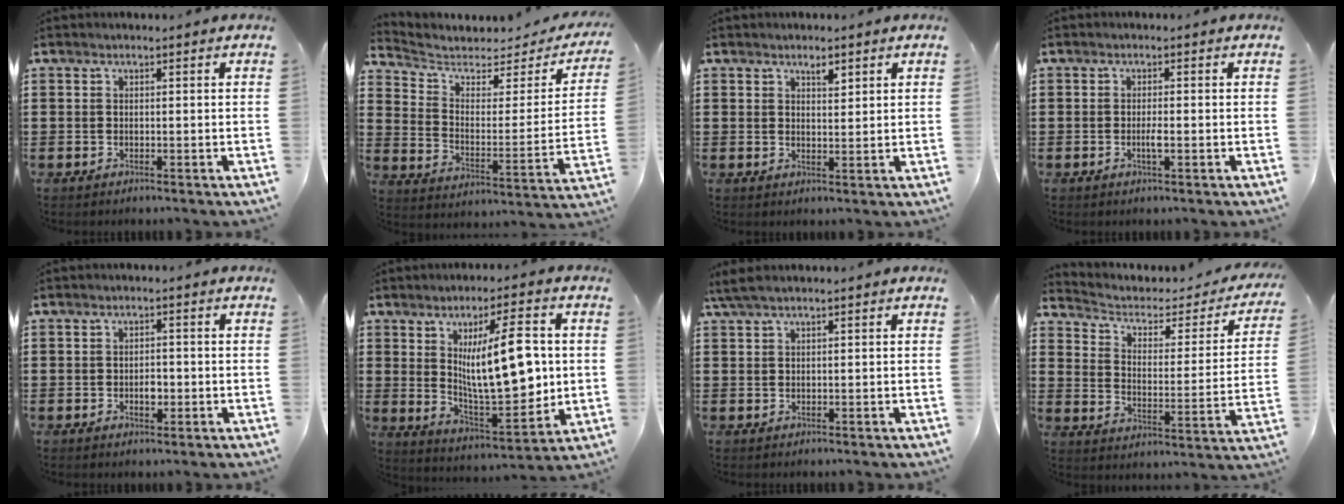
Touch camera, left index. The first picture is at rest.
{"total": 4.5, "force": [3.6, 2.0, 1.7], "torque": [-0.059, -0.022, 0.057]}
{"total": 2.2, "force": [1.7, 0.7, 1.1], "torque": [-0.017, -0.002, 0.029]}
{"total": 1.7, "force": [-0.5, 0.2, 1.6], "torque": [-0.038, -0.004, -0.012]}
{"total": 2.2, "force": [-0.6, 1.2, 1.7], "torque": [-0.034, 0.003, -0.013]}
{"total": 14.4, "force": [2.2, 5.3, 13.2], "torque": [-0.218, -0.004, 0.036]}
{"total": 1.7, "force": [0.8, 0.1, 1.4], "torque": [-0.029, -0.002, 0.015]}
{"total": 2.9, "force": [1.7, 1.8, 1.6], "torque": [-0.045, -0.013, 0.020]}